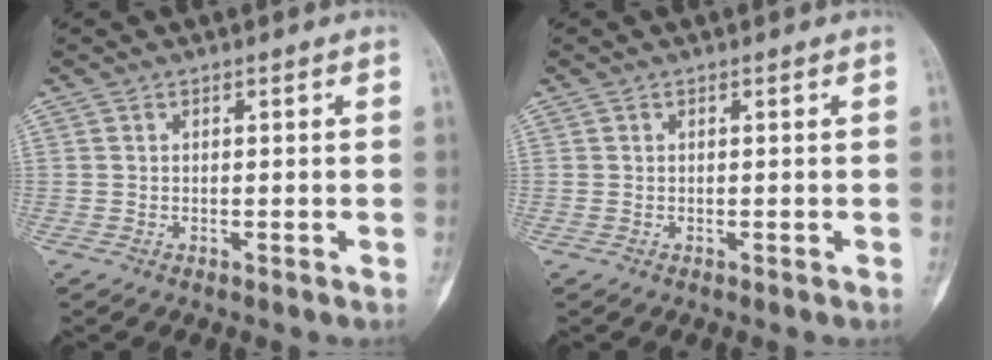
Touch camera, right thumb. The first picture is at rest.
{"total": 0.0}